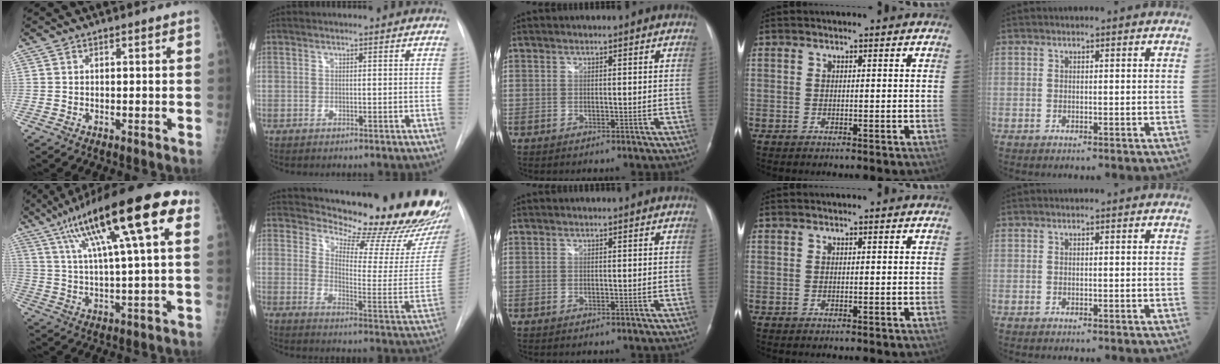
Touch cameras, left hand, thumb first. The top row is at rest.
{"thumb": {"total": 22.6, "force": [9.8, 4.9, 19.8], "torque": [-0.316, 0.012, 0.155]}, "index": {"total": 22.5, "force": [20.8, 2.1, 8.3], "torque": [-0.116, -0.130, 0.255]}}